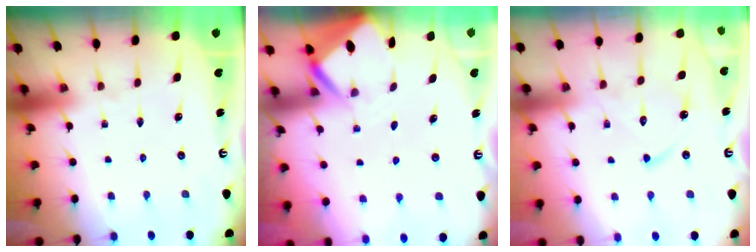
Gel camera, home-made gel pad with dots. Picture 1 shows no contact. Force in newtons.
{"total": 3.2, "press": 3.2, "slide": 0.3}
{"total": 11.7, "press": 11.6, "slide": 0.7}